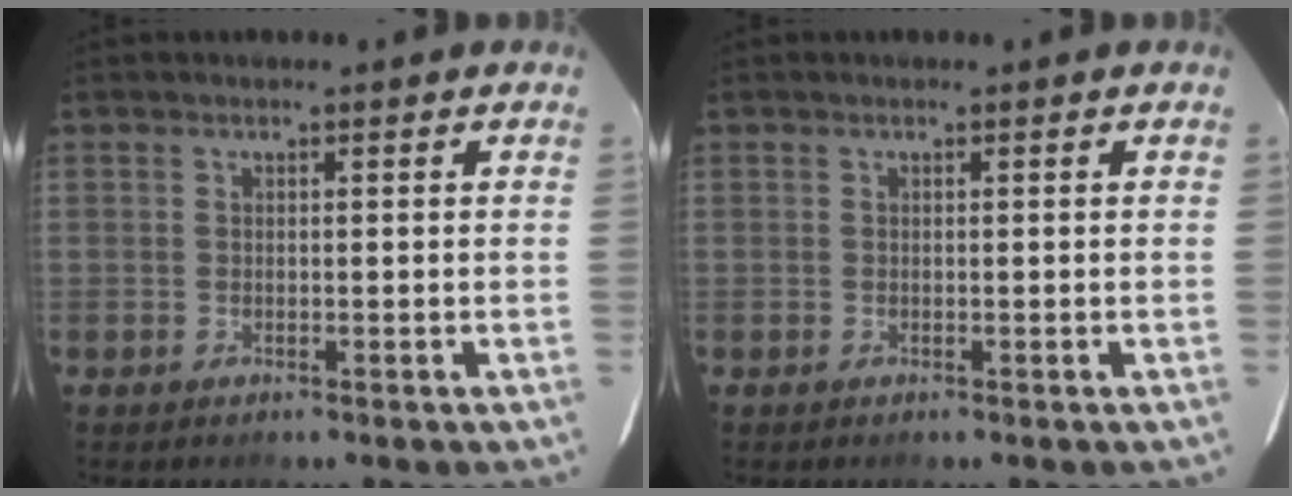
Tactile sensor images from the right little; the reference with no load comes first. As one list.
[{"total": 0.0}]